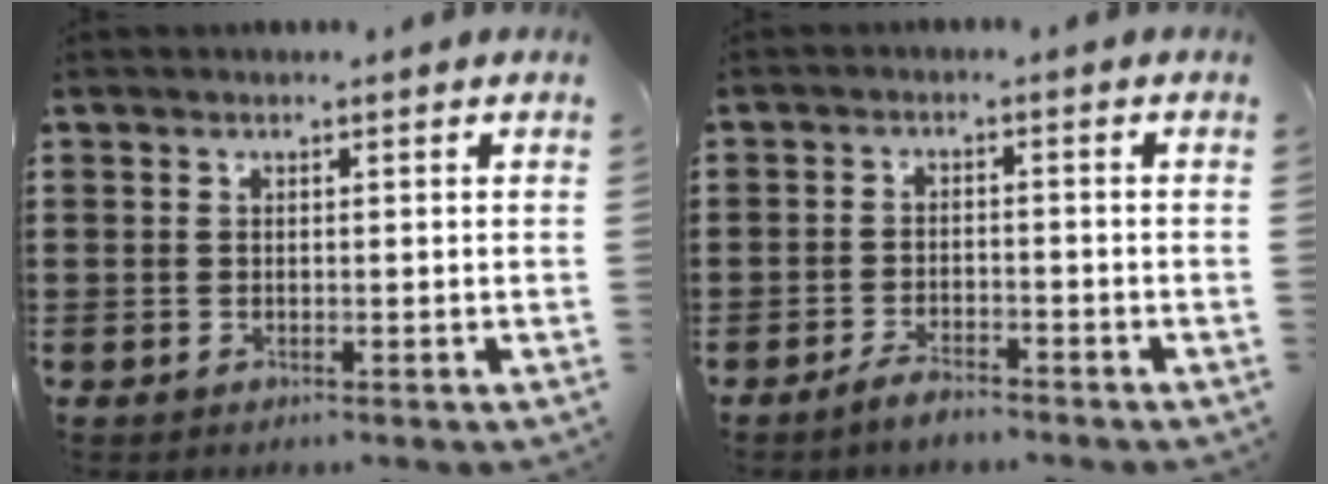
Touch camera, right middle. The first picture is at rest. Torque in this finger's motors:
{"motor_torque": [1.09, -0.19, 0.11, 0.06]}